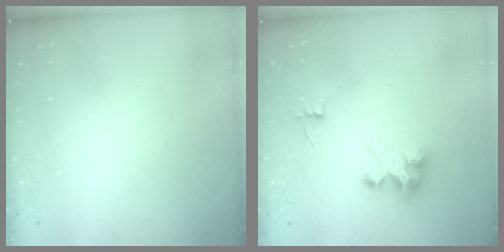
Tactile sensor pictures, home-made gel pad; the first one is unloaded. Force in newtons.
{"total": 5.0, "press": 5.0, "slide": 0.3}